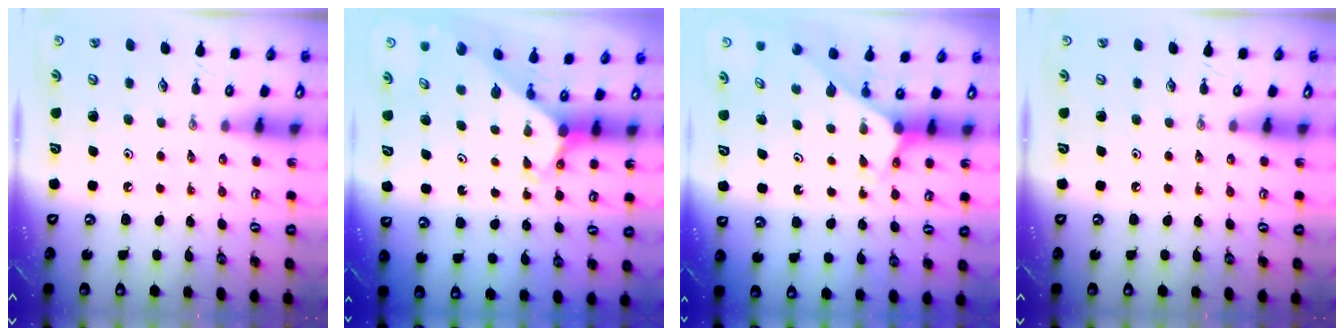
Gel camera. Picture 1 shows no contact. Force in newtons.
{"total": 3.1, "press": 3.1, "slide": 0.2}
{"total": 2.5, "press": 2.5, "slide": 0.2}
{"total": 0.0}